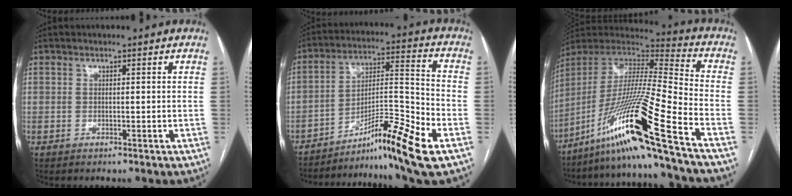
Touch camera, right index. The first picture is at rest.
{"total": 14.6, "force": [-9.1, -0.4, 11.3], "torque": [-0.197, 0.002, -0.147]}
{"total": 22.5, "force": [-13.5, -1.7, 17.9], "torque": [-0.360, -0.024, -0.255]}